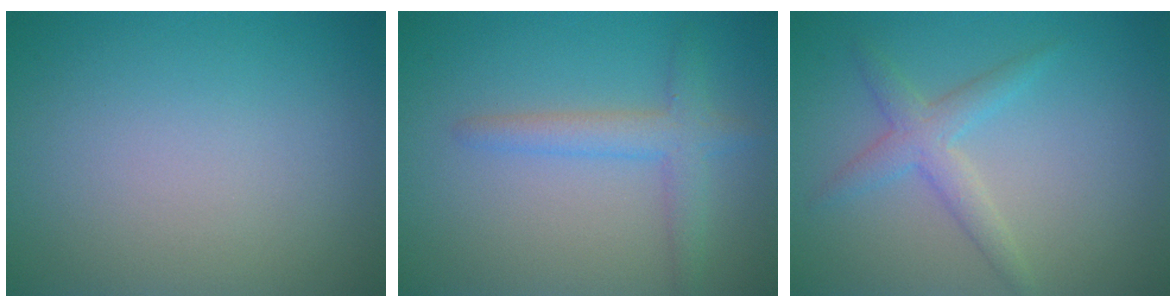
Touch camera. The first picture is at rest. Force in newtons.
{"total": 2.8, "press": 2.8, "slide": 0.2}
{"total": 2.5, "press": 2.5, "slide": 0.2}